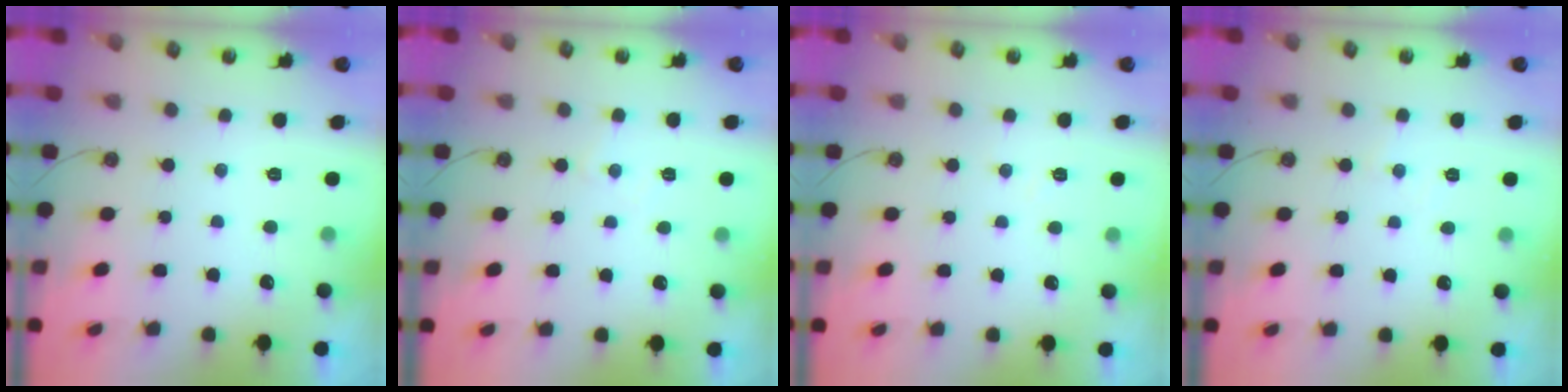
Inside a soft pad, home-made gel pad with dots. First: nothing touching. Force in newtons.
{"total": 3.2, "press": 3.2, "slide": 0.4}
{"total": 3.1, "press": 3.1, "slide": 0.6}
{"total": 2.7, "press": 2.6, "slide": 0.5}